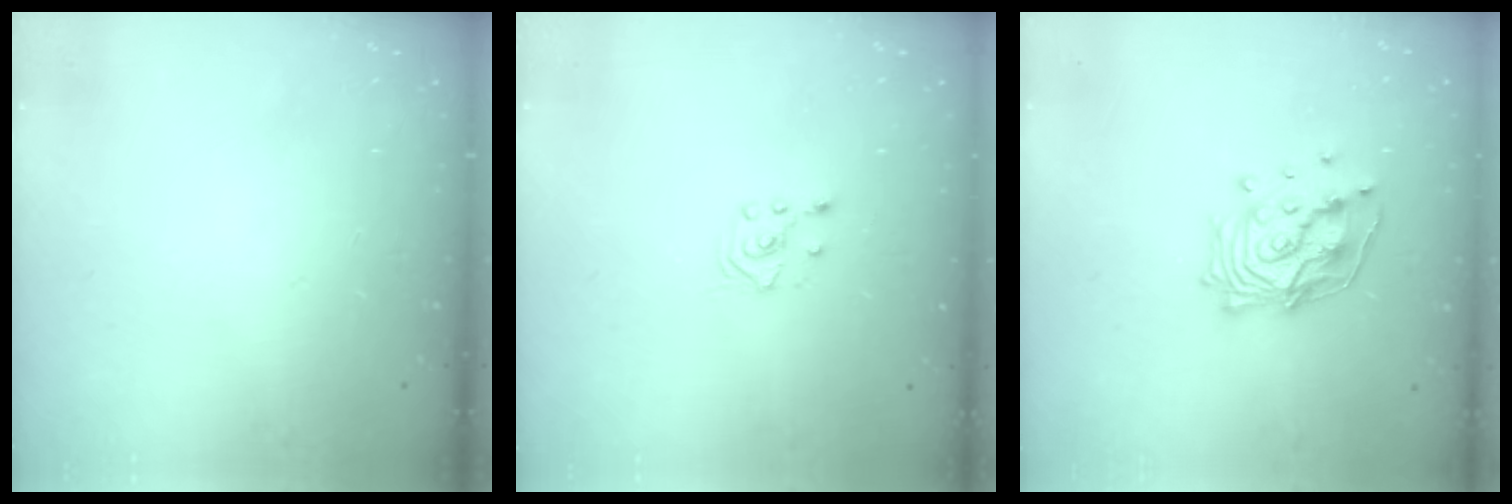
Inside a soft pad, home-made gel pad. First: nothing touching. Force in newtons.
{"total": 2.6, "press": 2.4, "slide": 0.8}
{"total": 15.4, "press": 15.2, "slide": 1.9}